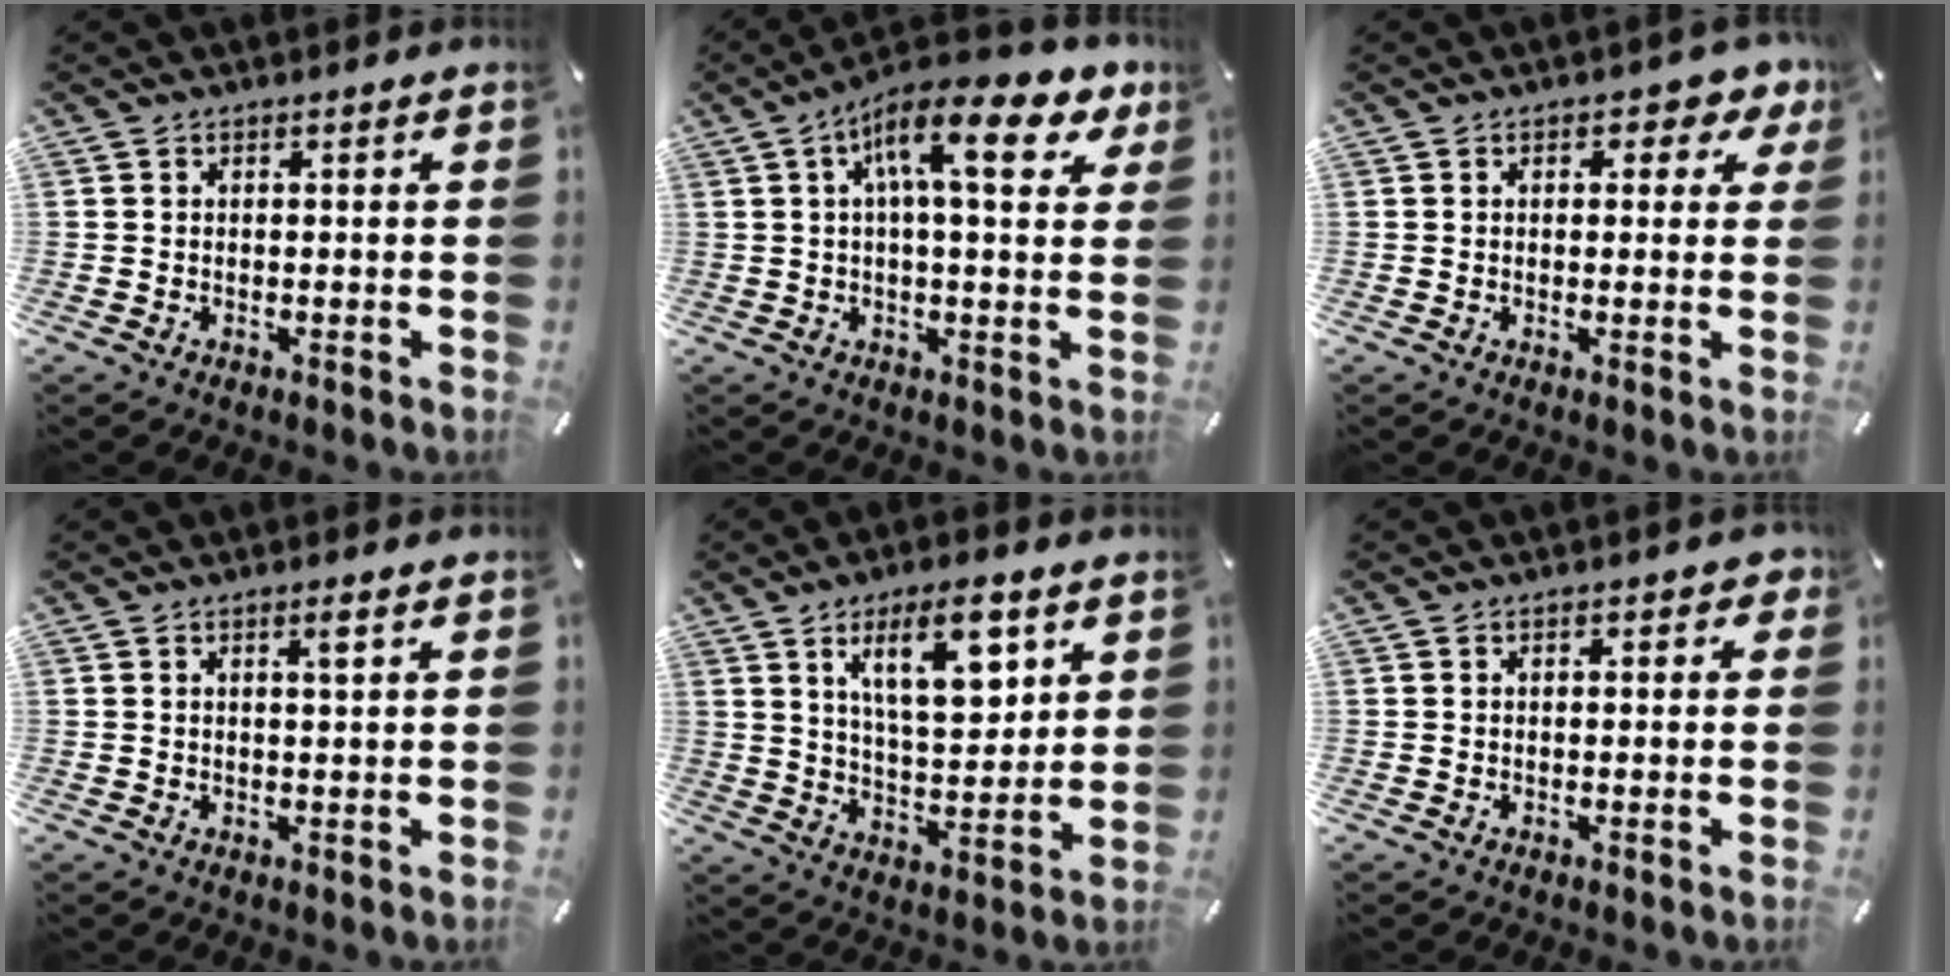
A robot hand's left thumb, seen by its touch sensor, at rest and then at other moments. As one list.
[{"total": 14.4, "force": [5.8, 4.7, 12.3], "torque": [-0.190, -0.019, 0.090]}, {"total": 3.8, "force": [1.6, 2.3, 2.5], "torque": [-0.023, 0.000, 0.018]}, {"total": 1.9, "force": [0.8, 0.1, 1.7], "torque": [-0.036, -0.001, 0.012]}, {"total": 13.7, "force": [7.0, 5.7, 10.2], "torque": [-0.156, -0.023, 0.116]}, {"total": 1.4, "force": [0.1, 0.9, 1.1], "torque": [-0.013, 0.003, -0.001]}]